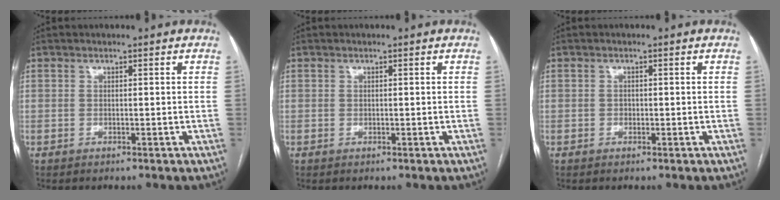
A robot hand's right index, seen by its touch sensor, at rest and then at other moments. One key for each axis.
{"total": 0.0}
{"total": 0.7, "fx": -0.2, "fy": 0.7, "fz": 0.3, "tx": -0.002, "ty": 0.003, "tz": -0.004}